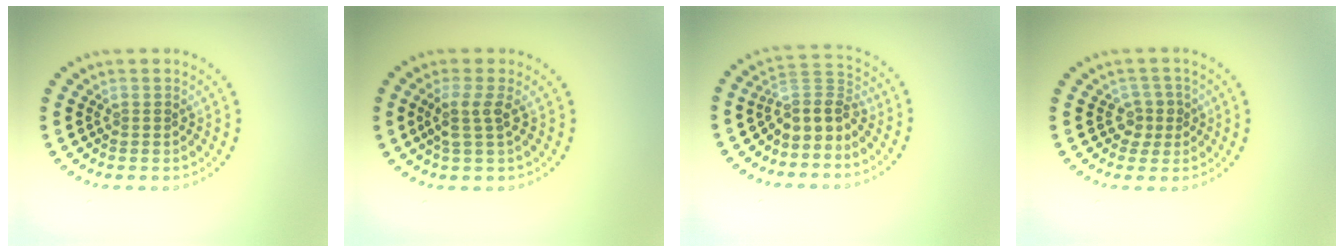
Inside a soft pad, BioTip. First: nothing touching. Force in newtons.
{"total": 2.1, "press": 1.7, "slide": 1.3}
{"total": 3.6, "press": 2.7, "slide": 2.4}
{"total": 1.9, "press": 1.5, "slide": 1.1}